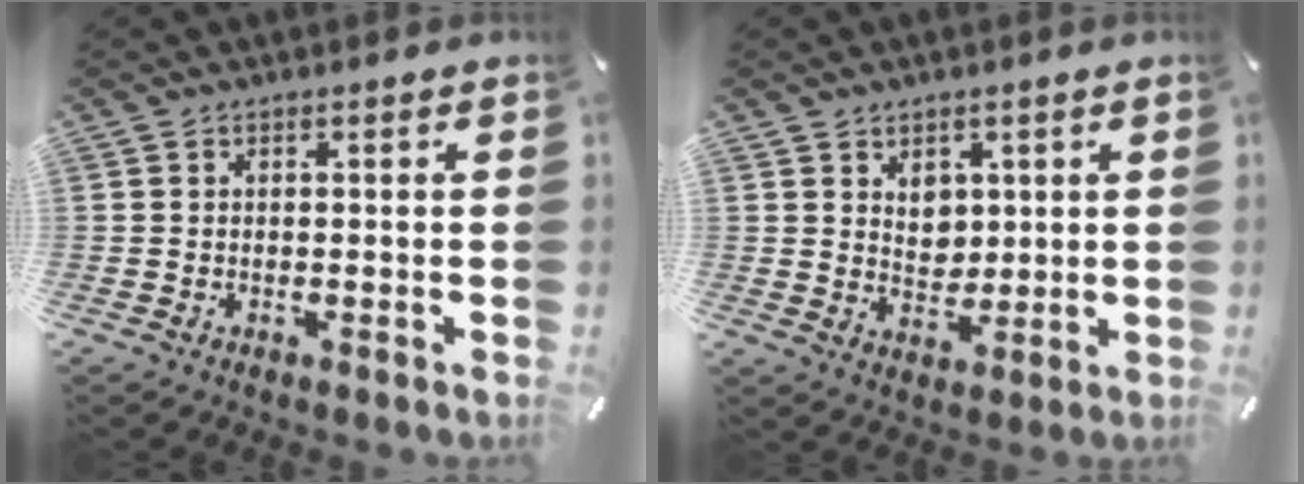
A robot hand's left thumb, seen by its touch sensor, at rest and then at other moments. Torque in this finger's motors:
{"motor_torque": [0.80, 0.70, 0.44, -0.49, 0.02]}